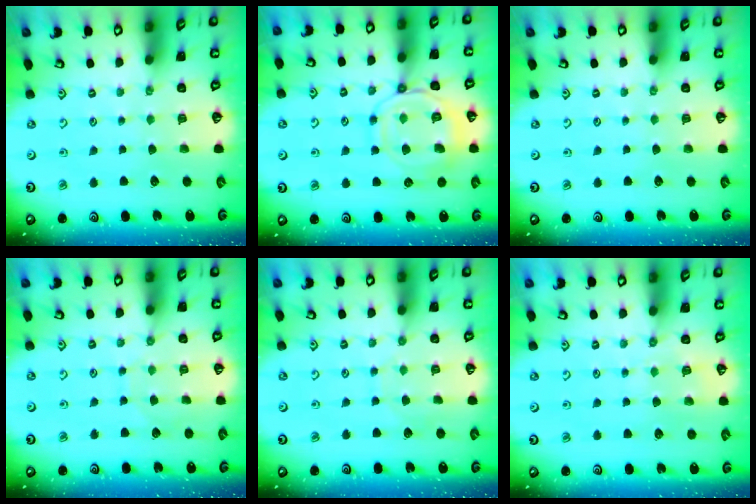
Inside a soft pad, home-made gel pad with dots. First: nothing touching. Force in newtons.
{"total": 13.3, "press": 13.2, "slide": 1.2}
{"total": 0.0}
{"total": 6.0, "press": 6.0, "slide": 0.2}
{"total": 4.7, "press": 4.7, "slide": 0.4}
{"total": 4.8, "press": 4.8, "slide": 0.7}